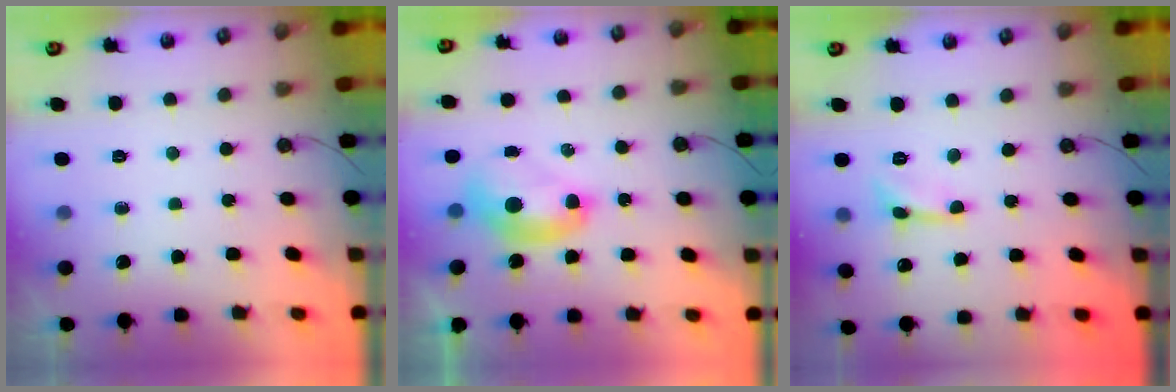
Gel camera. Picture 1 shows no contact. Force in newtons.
{"total": 2.5, "press": 2.5, "slide": 0.1}
{"total": 2.0, "press": 1.9, "slide": 0.5}